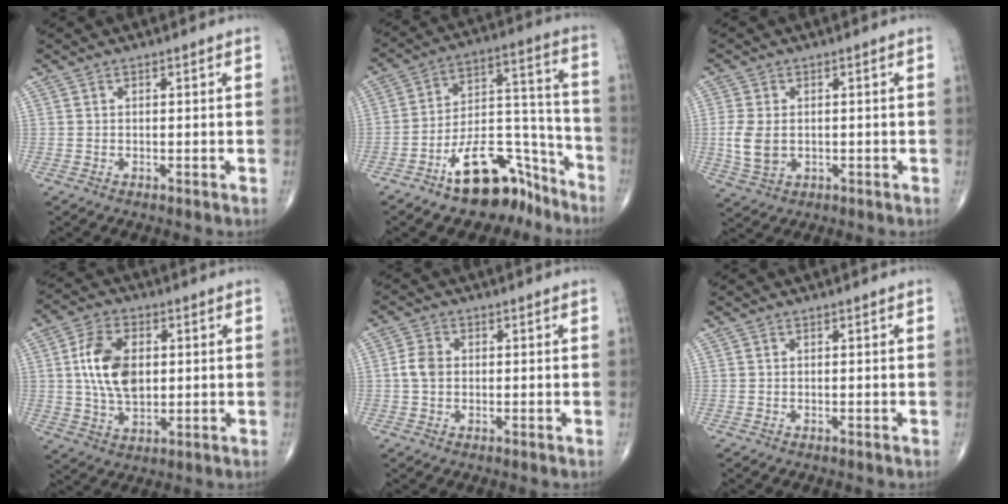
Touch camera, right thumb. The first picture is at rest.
{"total": 16.1, "force": [-11.1, 7.7, 8.8], "torque": [-0.091, 0.112, -0.180]}
{"total": 6.0, "force": [-0.3, 4.2, 4.3], "torque": [-0.087, -0.006, -0.001]}
{"total": 11.7, "force": [1.5, 7.2, 9.1], "torque": [-0.159, -0.001, 0.030]}
{"total": 3.5, "force": [0.0, 2.7, 2.3], "torque": [-0.046, 0.006, -0.006]}
{"total": 0.0}